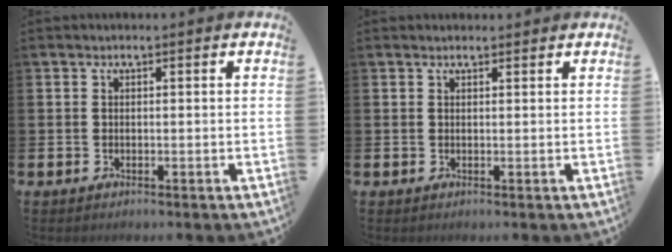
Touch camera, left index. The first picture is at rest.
{"total": 0.8, "force": [0.8, 0.2, 0.2], "torque": [0.006, -0.001, 0.012]}